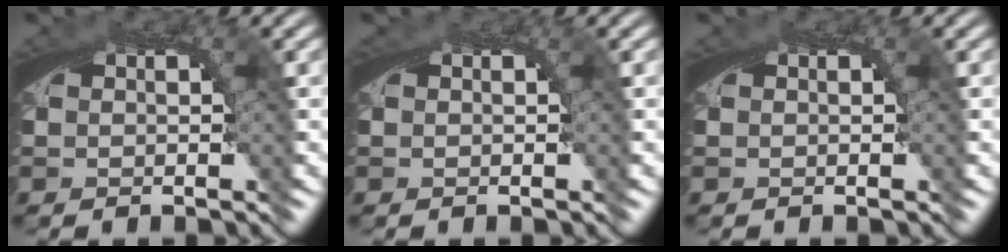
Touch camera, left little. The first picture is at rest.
{"total": 0.0}
{"total": 0.0}